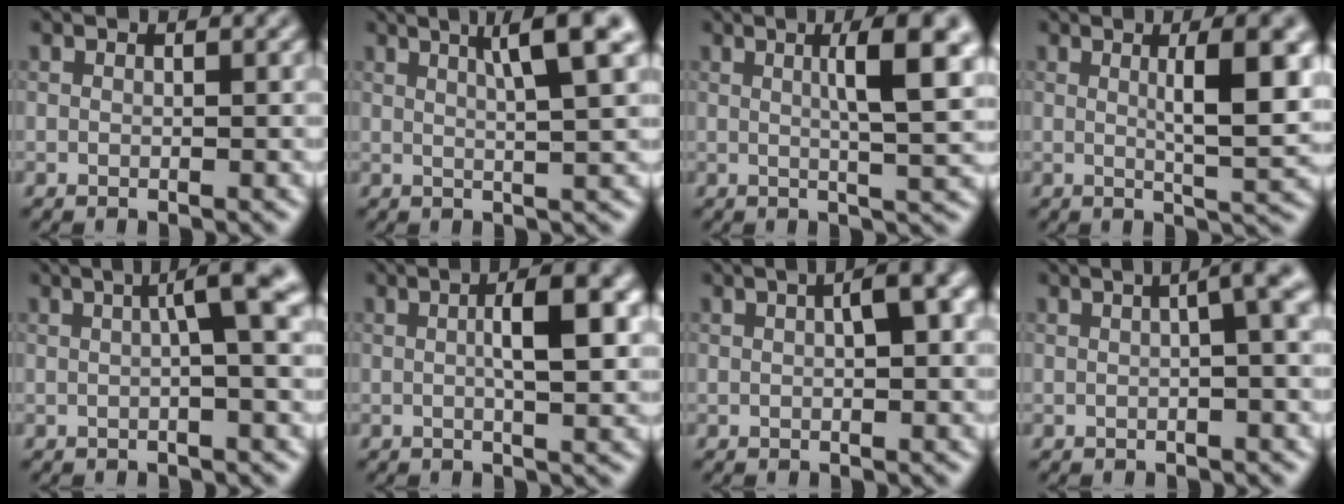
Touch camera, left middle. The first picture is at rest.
{"total": 5.7, "force": [2.5, 0.8, 5.0], "torque": [-0.064, 0.012, 0.038]}
{"total": 6.4, "force": [1.6, 1.2, 6.1], "torque": [-0.076, 0.008, 0.022]}
{"total": 6.2, "force": [1.2, 1.3, 5.9], "torque": [-0.078, 0.001, 0.020]}
{"total": 4.0, "force": [0.7, 0.6, 3.9], "torque": [-0.051, 0.015, 0.006]}
{"total": 4.8, "force": [0.6, 1.0, 4.6], "torque": [-0.072, 0.008, 0.007]}
{"total": 4.0, "force": [0.8, 1.1, 3.7], "torque": [-0.056, 0.011, 0.009]}
{"total": 3.6, "force": [0.5, 0.9, 3.5], "torque": [-0.039, 0.021, 0.004]}